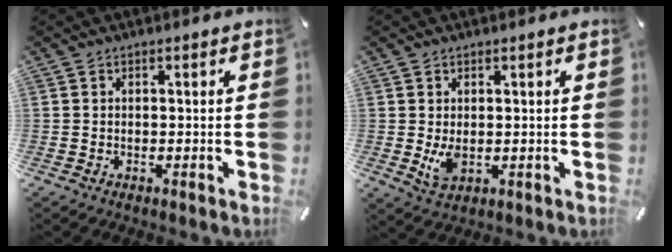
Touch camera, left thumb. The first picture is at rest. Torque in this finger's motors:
{"motor_torque": [0.22, 0.62, 0.02, -0.02, 0.01]}